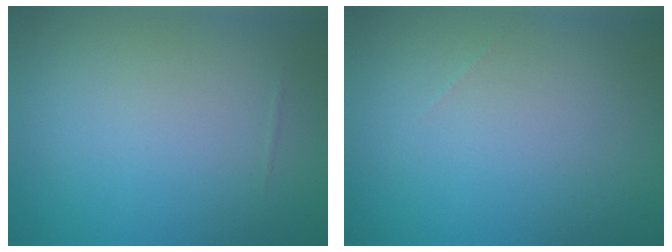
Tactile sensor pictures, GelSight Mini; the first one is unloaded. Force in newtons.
{"total": 0.0}